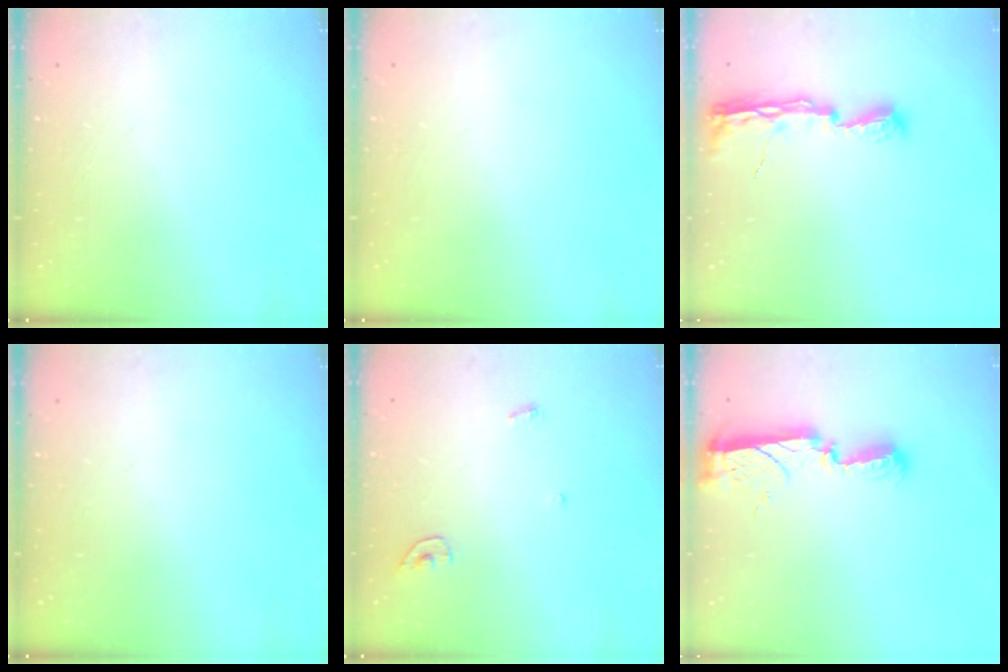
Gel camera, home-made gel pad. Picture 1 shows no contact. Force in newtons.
{"total": 0.0}
{"total": 8.0, "press": 8.0, "slide": 0.7}
{"total": 0.0}
{"total": 3.6, "press": 3.5, "slide": 0.4}
{"total": 9.0, "press": 8.9, "slide": 0.8}